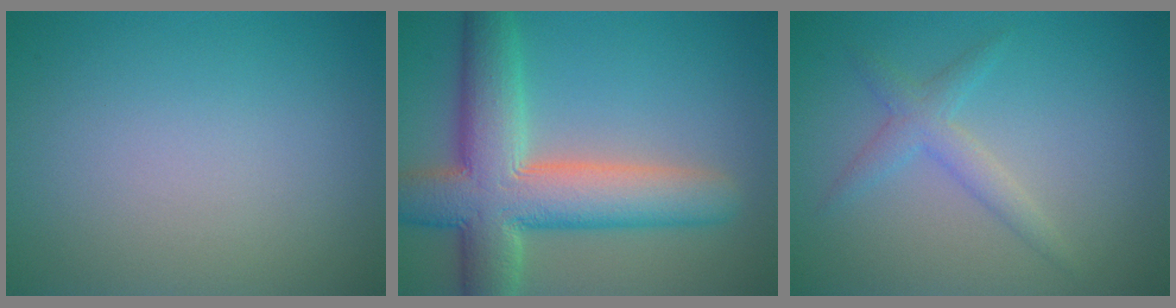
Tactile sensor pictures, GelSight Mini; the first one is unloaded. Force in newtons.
{"total": 10.0, "press": 10.0, "slide": 0.4}
{"total": 1.3, "press": 1.3, "slide": 0.1}